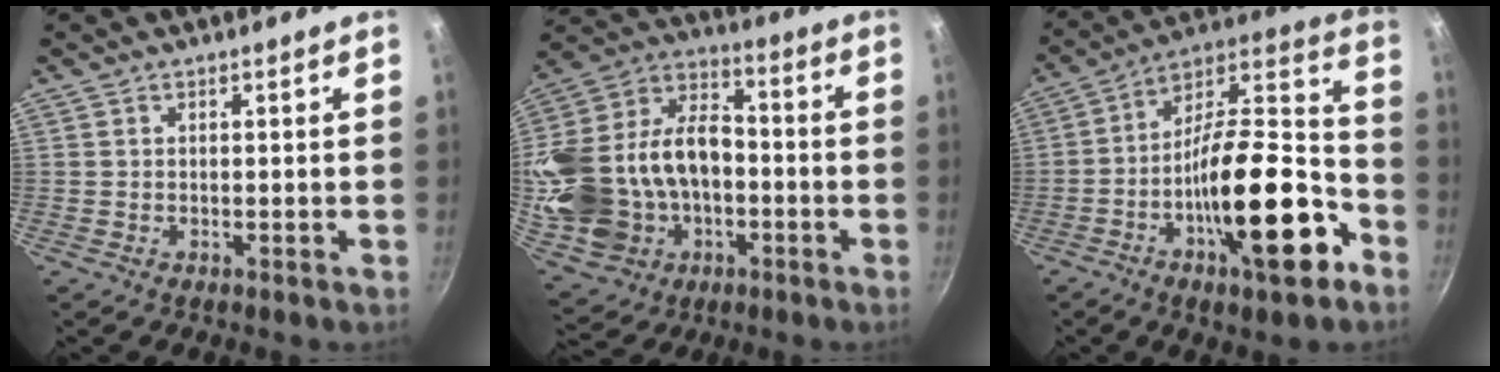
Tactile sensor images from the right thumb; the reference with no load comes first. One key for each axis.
{"total": 26.0, "fx": -3.9, "fy": 18.7, "fz": 17.6, "tx": -0.340, "ty": 0.051, "tz": -0.051}
{"total": 25.3, "fx": -10.0, "fy": 9.2, "fz": 21.3, "tx": -0.298, "ty": 0.058, "tz": -0.169}